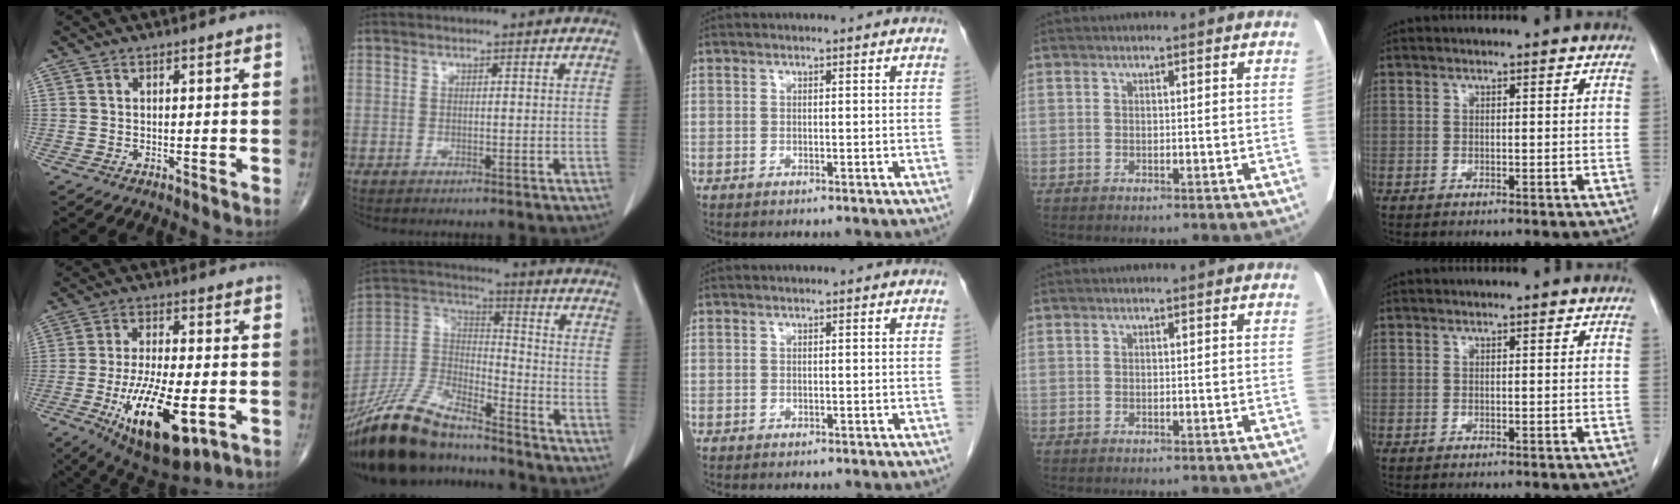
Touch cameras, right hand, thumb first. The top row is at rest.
{"thumb": {"total": 19.1, "force": [-6.3, 7.5, 16.4], "torque": [-0.284, -0.005, -0.086]}, "index": {"total": 20.4, "force": [-17.3, 5.1, 9.6], "torque": [-0.221, -0.011, -0.321]}}